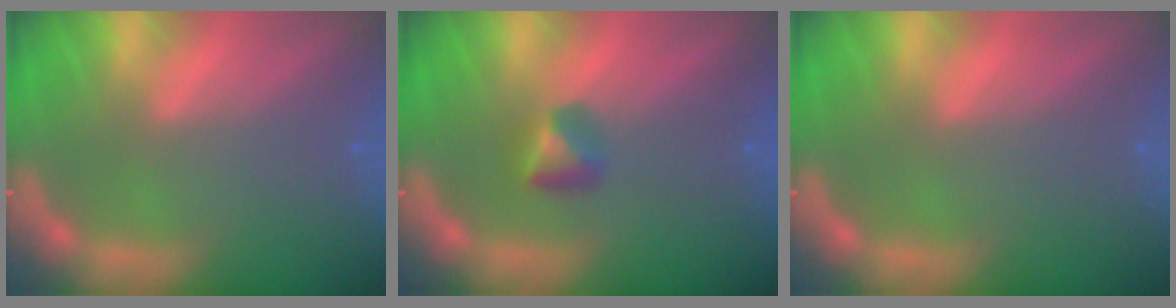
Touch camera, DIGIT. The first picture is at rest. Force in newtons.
{"total": 1.9}
{"total": 0.0}